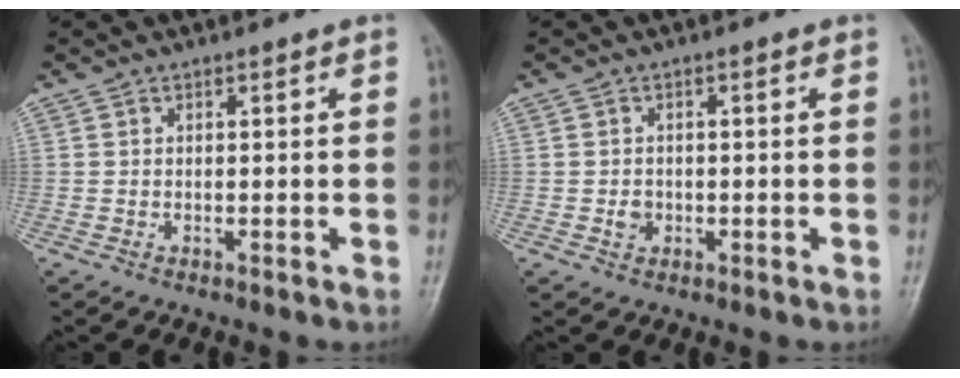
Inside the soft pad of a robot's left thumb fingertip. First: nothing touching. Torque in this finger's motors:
{"motor_torque": [-0.01, 0.02, 0.03, 0.02, 0.00]}